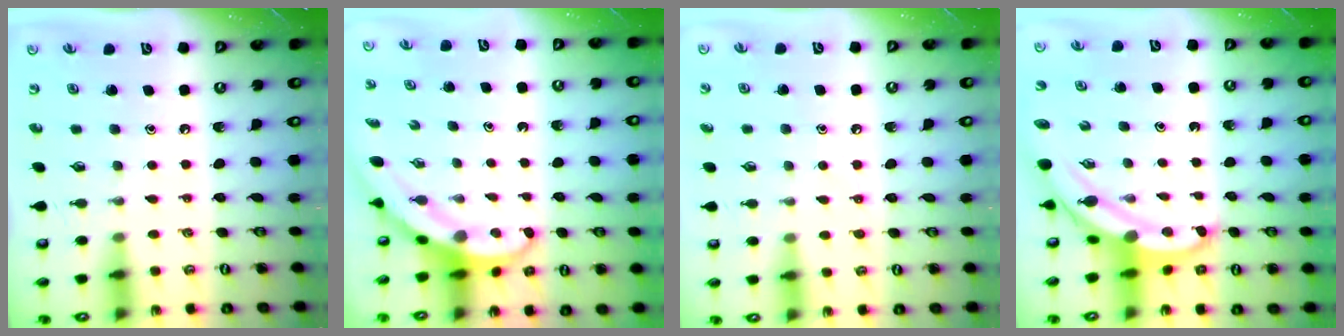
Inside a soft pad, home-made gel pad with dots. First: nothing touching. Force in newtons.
{"total": 4.3, "press": 4.2, "slide": 0.4}
{"total": 5.3, "press": 5.2, "slide": 0.5}
{"total": 5.9, "press": 5.9, "slide": 0.3}